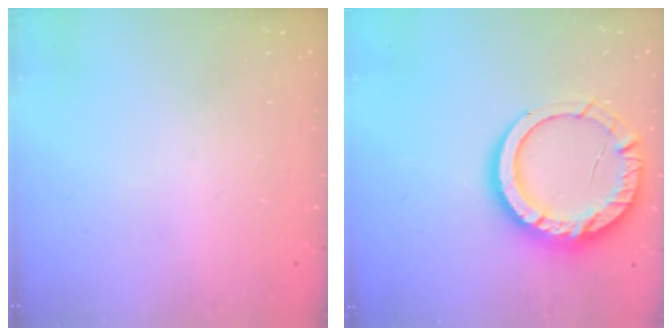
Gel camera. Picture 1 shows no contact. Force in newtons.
{"total": 16.2, "press": 16.0, "slide": 2.1}